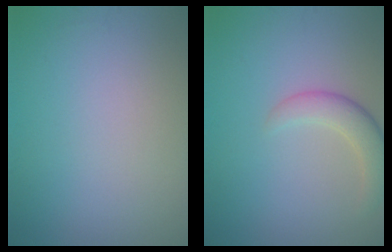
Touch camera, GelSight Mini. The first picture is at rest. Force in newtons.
{"total": 2.8, "press": 2.7, "slide": 0.3}